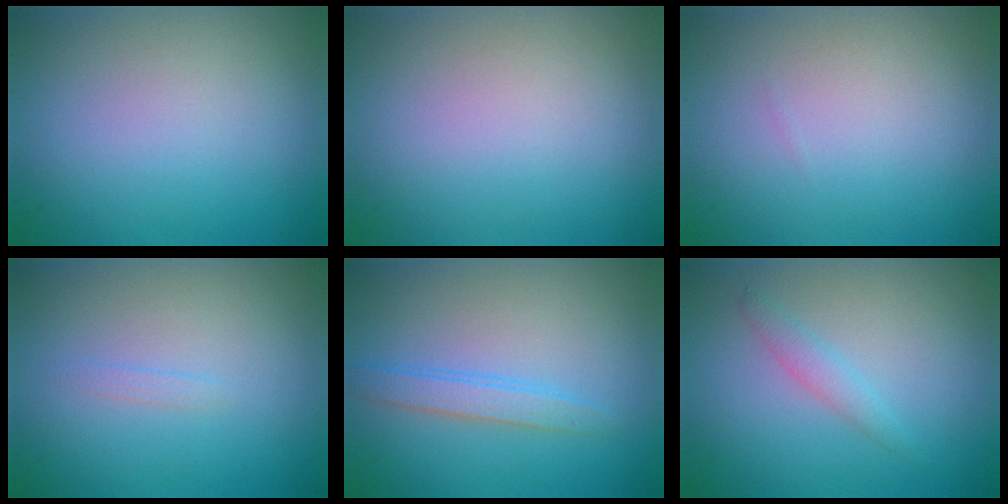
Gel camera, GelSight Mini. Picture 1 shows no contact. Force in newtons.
{"total": 0.0}
{"total": 0.0}
{"total": 0.6, "press": 0.6, "slide": 0.1}
{"total": 2.1, "press": 2.1, "slide": 0.1}
{"total": 1.5, "press": 1.5, "slide": 0.1}